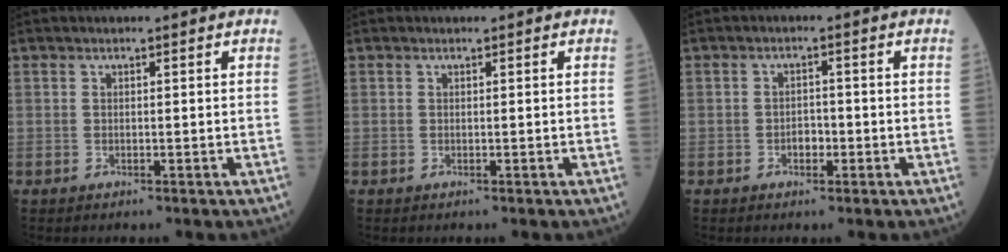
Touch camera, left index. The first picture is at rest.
{"total": 0.0}
{"total": 2.3, "force": [-1.4, 1.2, 1.3], "torque": [-0.018, 0.000, -0.023]}